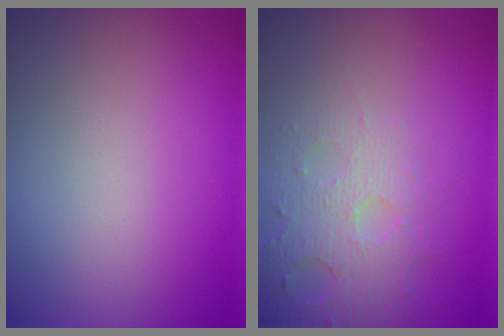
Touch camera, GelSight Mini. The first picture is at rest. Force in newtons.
{"total": 4.7, "press": 3.1, "slide": 3.5}